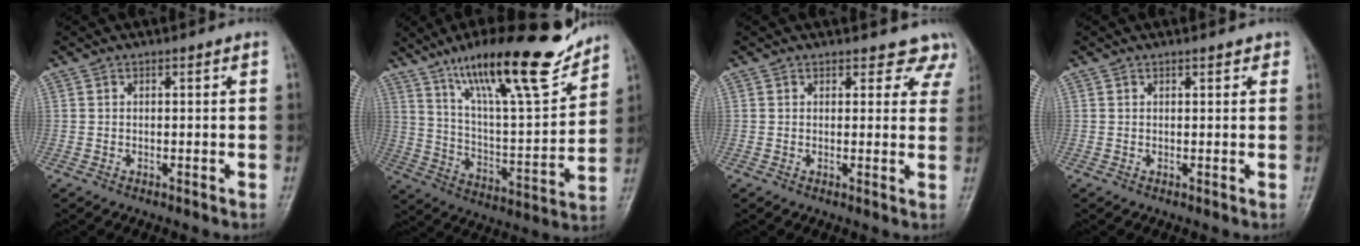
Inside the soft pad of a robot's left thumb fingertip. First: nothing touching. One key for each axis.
{"total": 22.6, "fx": 16.1, "fy": 4.8, "fz": 15.1, "tx": -0.216, "ty": -0.073, "tz": 0.272}
{"total": 5.9, "fx": 5.2, "fy": 2.9, "fz": 0.3, "tx": 0.047, "ty": -0.021, "tz": 0.035}
{"total": 1.3, "fx": 1.0, "fy": 0.6, "fz": 0.5, "tx": 0.002, "ty": -0.003, "tz": 0.008}